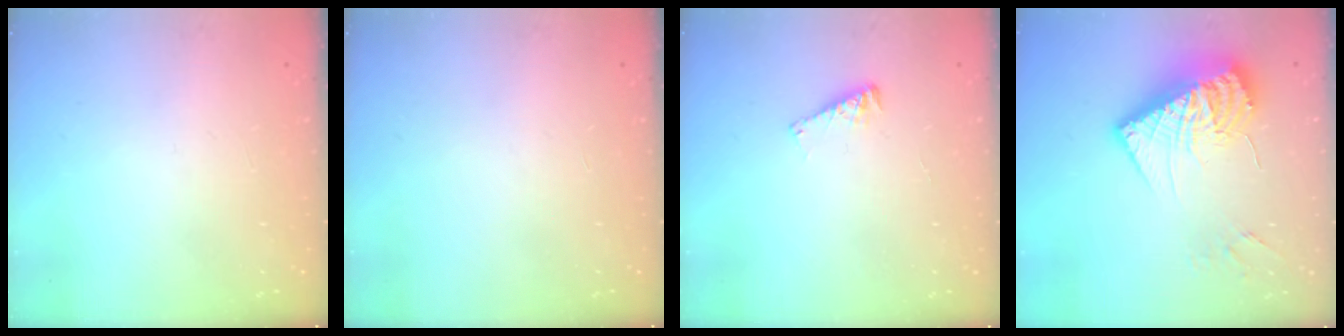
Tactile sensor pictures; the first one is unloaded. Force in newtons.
{"total": 0.0}
{"total": 4.2, "press": 4.1, "slide": 0.7}
{"total": 20.1, "press": 20.0, "slide": 1.7}